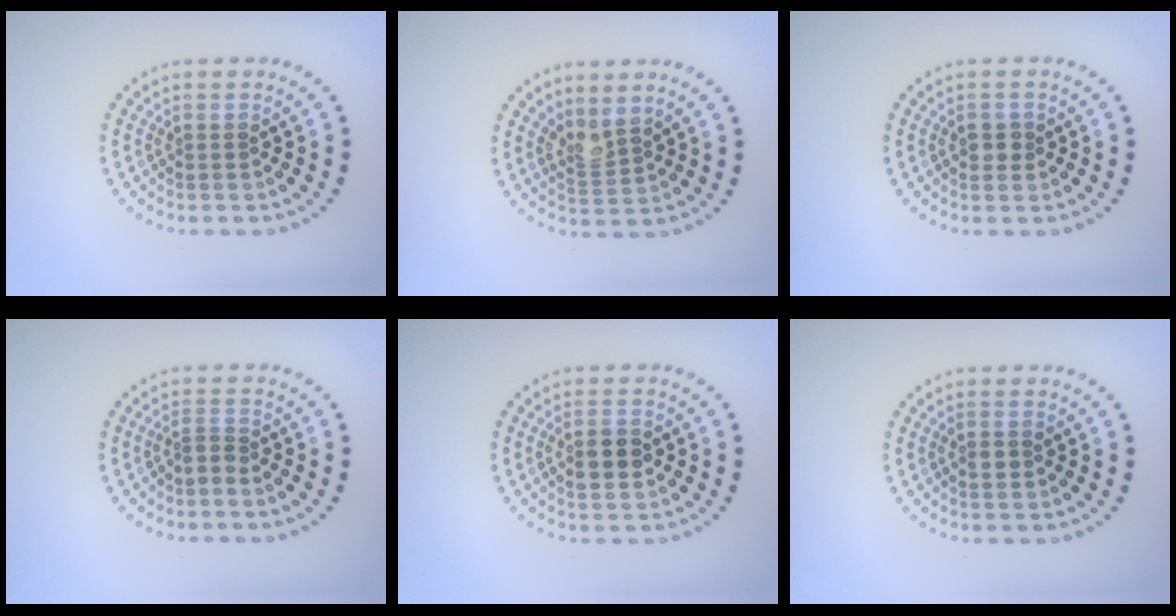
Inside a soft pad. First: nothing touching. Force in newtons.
{"total": 2.1, "press": 1.7, "slide": 1.3}
{"total": 1.4, "press": 1.4, "slide": 0.4}
{"total": 1.2, "press": 0.8, "slide": 0.9}
{"total": 2.9, "press": 2.9, "slide": 0.1}
{"total": 1.1, "press": 1.1, "slide": 0.1}